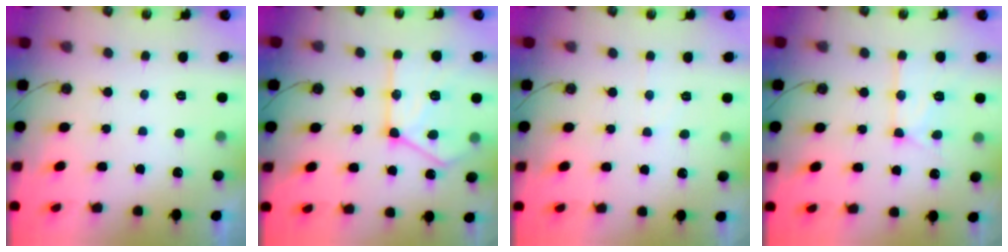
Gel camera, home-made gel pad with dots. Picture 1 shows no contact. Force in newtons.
{"total": 17.5, "press": 17.5, "slide": 1.4}
{"total": 3.4, "press": 3.4, "slide": 0.6}
{"total": 12.7, "press": 12.7, "slide": 1.3}